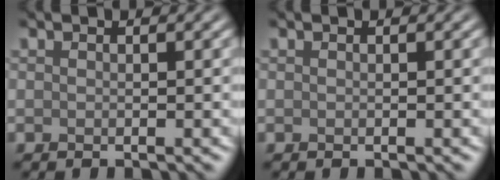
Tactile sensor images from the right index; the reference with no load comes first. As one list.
[{"total": 0.0}]